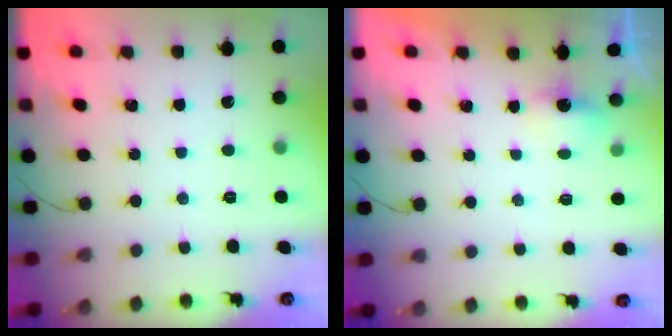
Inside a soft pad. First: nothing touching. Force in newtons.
{"total": 2.0, "press": 1.8, "slide": 0.8}